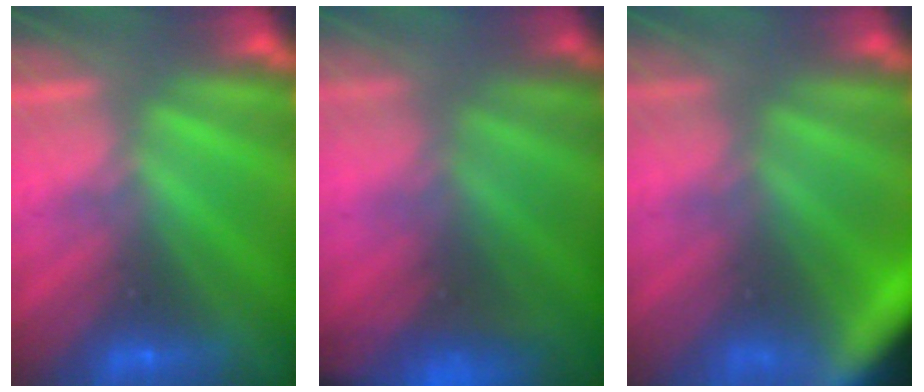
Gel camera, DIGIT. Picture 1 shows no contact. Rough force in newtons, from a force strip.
{"total": 7.0}
{"total": 5.8}